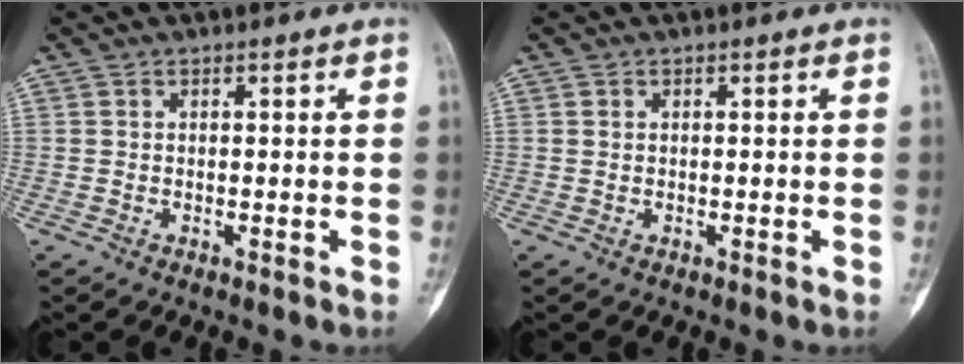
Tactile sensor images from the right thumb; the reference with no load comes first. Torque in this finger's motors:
{"motor_torque": [-0.30, 0.00, 0.21, 0.00, -0.05]}